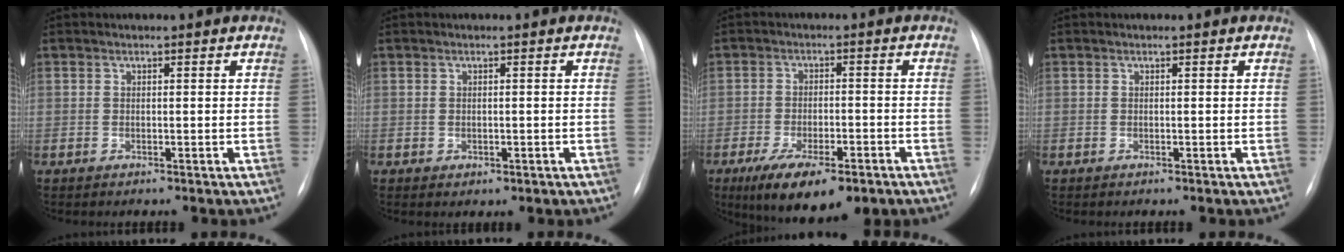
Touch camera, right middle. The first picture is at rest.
{"total": 1.1, "force": [-0.3, 0.8, 0.6], "torque": [-0.010, -0.001, 0.001]}
{"total": 11.8, "force": [-7.7, 3.9, 8.1], "torque": [-0.129, -0.015, -0.116]}
{"total": 0.0}